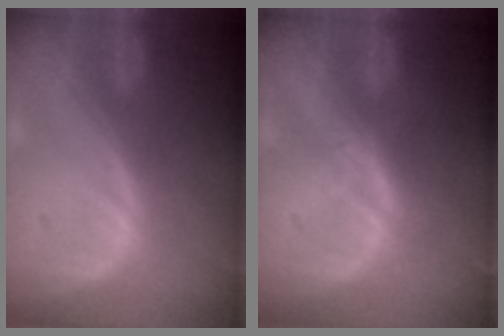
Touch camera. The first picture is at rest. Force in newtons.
{"total": 1.7, "press": 1.7, "slide": 0.1}